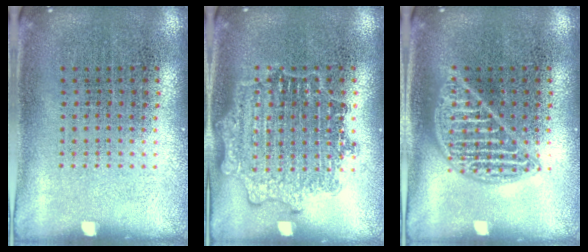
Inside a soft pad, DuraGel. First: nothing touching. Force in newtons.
{"total": 1.5, "press": 1.5, "slide": 0.2}
{"total": 2.3, "press": 2.3, "slide": 0.3}